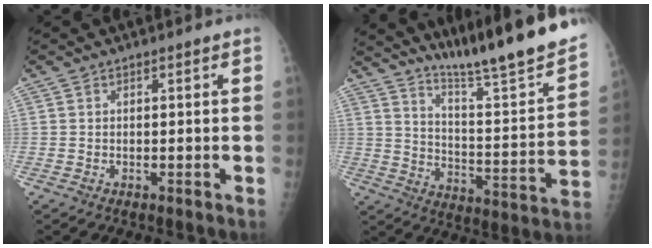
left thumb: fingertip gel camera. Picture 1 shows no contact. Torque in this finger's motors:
{"motor_torque": [0.21, -0.12, 0.20, -0.17, 0.13]}